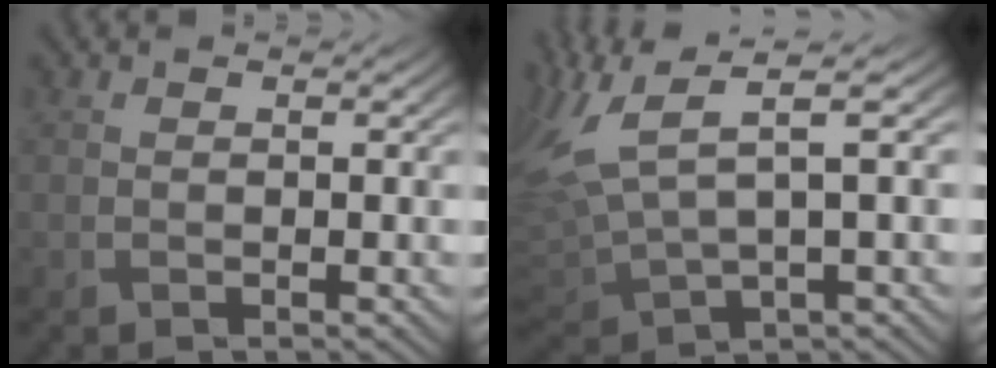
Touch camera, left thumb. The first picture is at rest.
{"total": 10.0, "force": [3.3, 3.8, 8.6], "torque": [-0.217, 0.009, 0.066]}